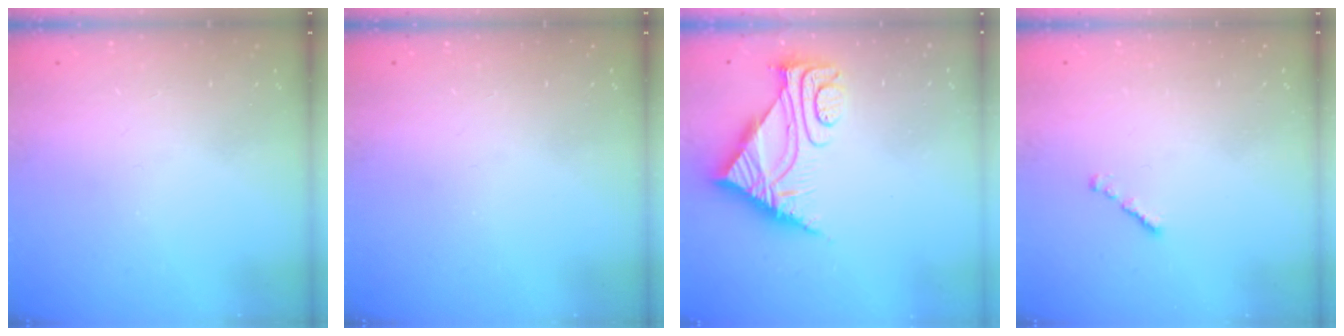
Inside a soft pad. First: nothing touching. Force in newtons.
{"total": 0.0}
{"total": 7.7, "press": 7.7, "slide": 0.8}
{"total": 1.1, "press": 1.0, "slide": 0.5}